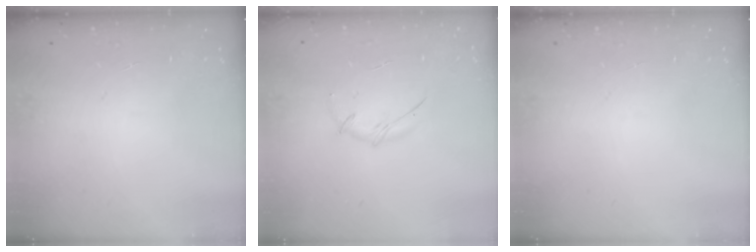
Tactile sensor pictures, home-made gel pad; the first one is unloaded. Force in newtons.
{"total": 4.8, "press": 4.7, "slide": 1.0}
{"total": 0.0}